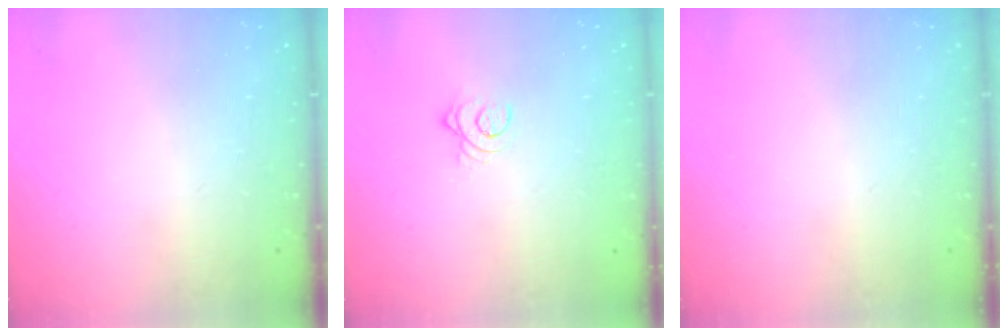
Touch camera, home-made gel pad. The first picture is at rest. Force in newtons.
{"total": 2.9, "press": 2.9, "slide": 0.4}
{"total": 0.0}